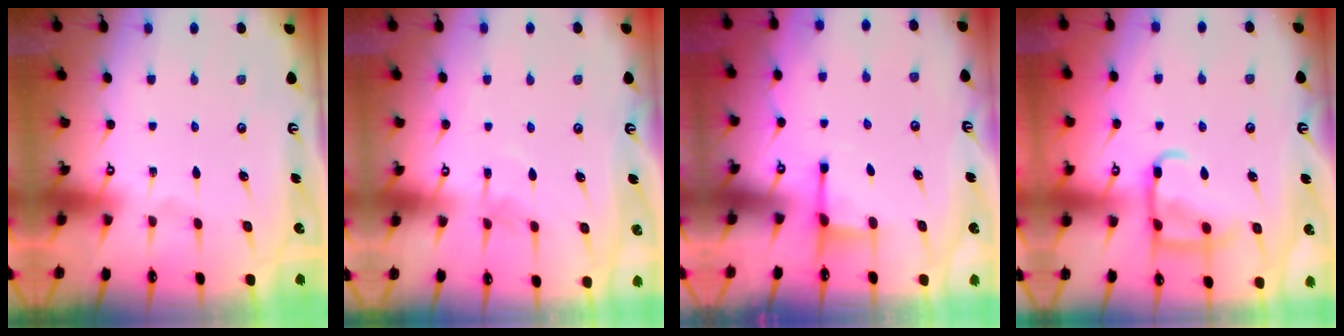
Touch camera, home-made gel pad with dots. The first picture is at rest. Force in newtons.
{"total": 8.1, "press": 8.1, "slide": 0.6}
{"total": 2.3, "press": 2.2, "slide": 0.6}
{"total": 12.0, "press": 12.0, "slide": 1.1}